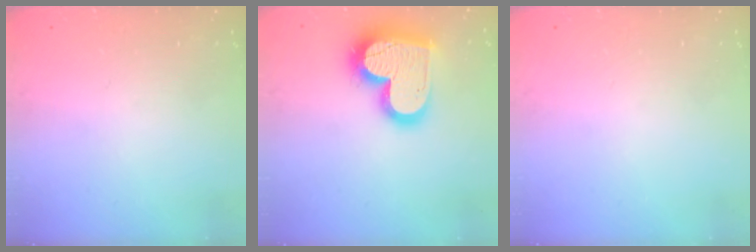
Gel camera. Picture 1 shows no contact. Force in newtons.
{"total": 20.1, "press": 20.1, "slide": 1.7}
{"total": 0.0}